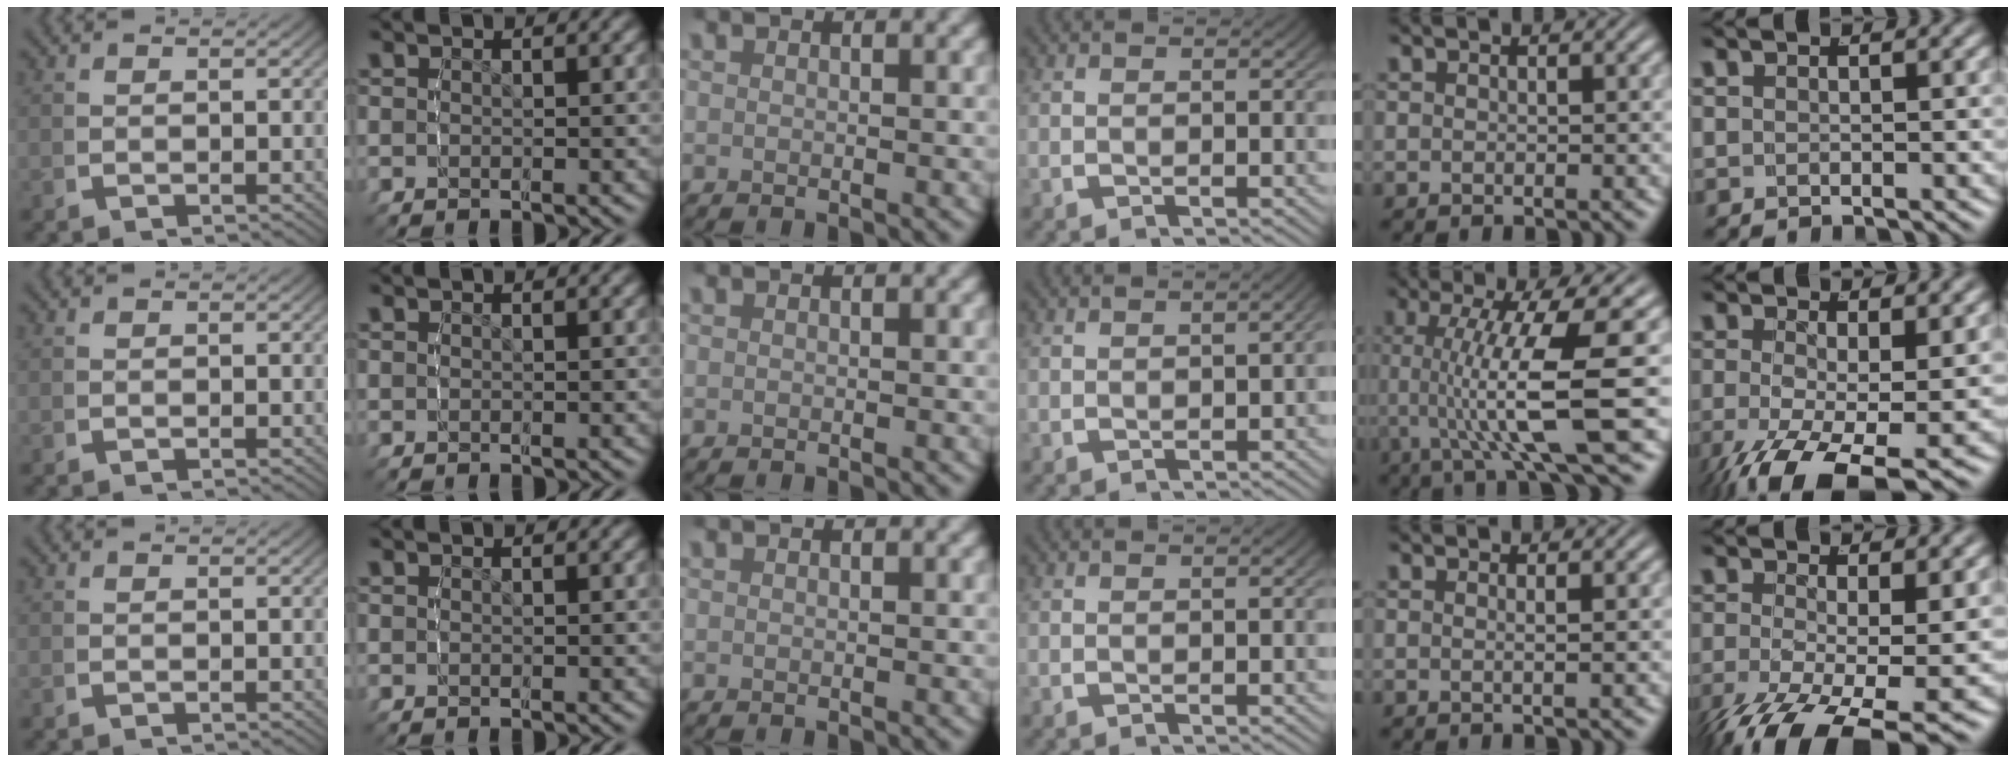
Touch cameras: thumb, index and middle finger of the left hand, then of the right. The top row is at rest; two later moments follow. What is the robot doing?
{"motion": "lift_and_place", "object": "condiment"}